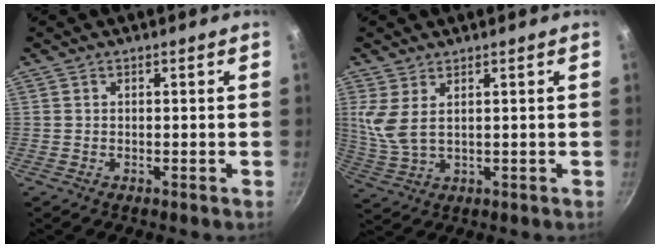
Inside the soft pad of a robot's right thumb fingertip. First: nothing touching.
{"total": 5.8, "force": [2.2, 2.6, 4.7], "torque": [-0.098, -0.015, 0.051]}